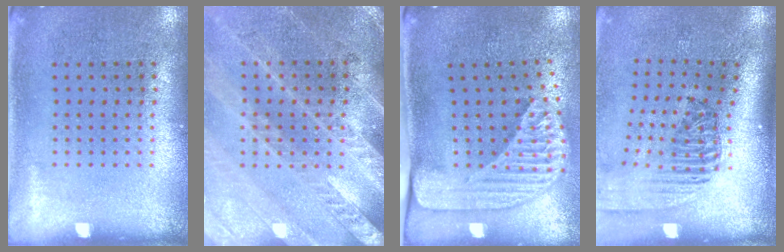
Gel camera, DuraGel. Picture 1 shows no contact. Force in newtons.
{"total": 2.9, "press": 2.6, "slide": 1.1}
{"total": 2.4, "press": 1.7, "slide": 1.7}
{"total": 2.4, "press": 1.7, "slide": 1.7}